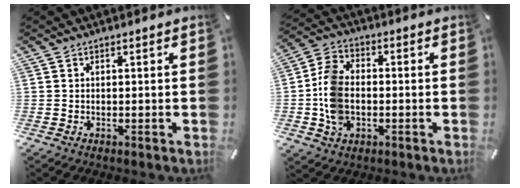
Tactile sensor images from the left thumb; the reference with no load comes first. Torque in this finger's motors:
{"motor_torque": [0.45, 0.39, 1.02, 0.10, 0.36]}